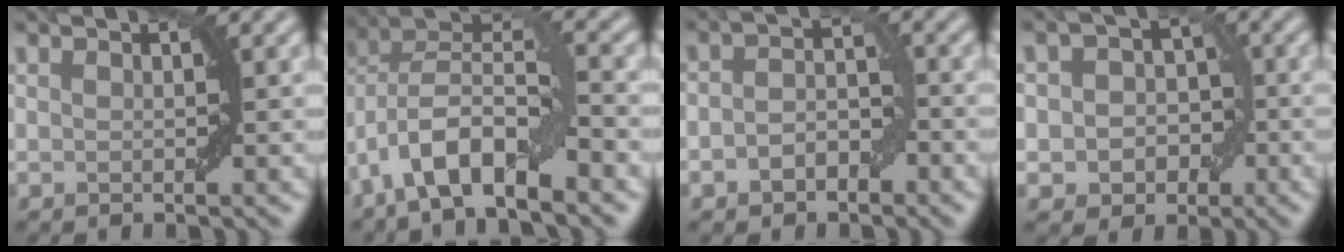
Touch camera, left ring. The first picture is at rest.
{"total": 7.3, "force": [-3.8, 2.8, 5.6], "torque": [-0.099, 0.011, -0.079]}
{"total": 3.1, "force": [-1.3, 2.0, 2.0], "torque": [-0.031, 0.008, -0.025]}
{"total": 4.7, "force": [-0.8, 4.1, 2.1], "torque": [-0.004, 0.009, -0.025]}